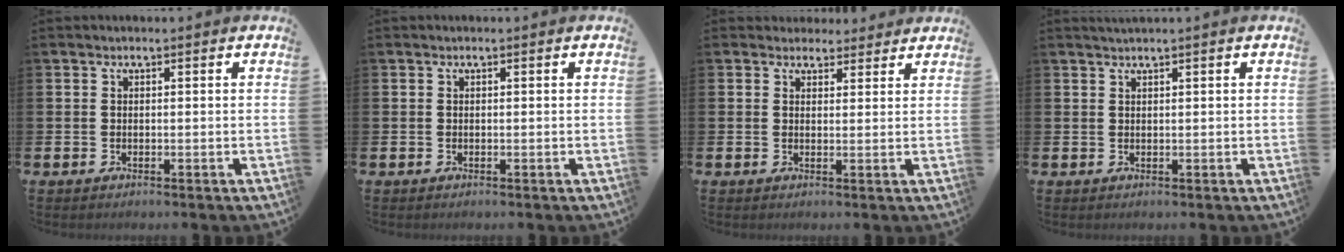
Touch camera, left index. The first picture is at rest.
{"total": 0.0}
{"total": 3.1, "force": [2.8, 1.2, -0.3], "torque": [0.010, -0.010, 0.051]}
{"total": 0.9, "force": [0.8, -0.2, 0.4], "torque": [-0.010, 0.004, 0.016]}